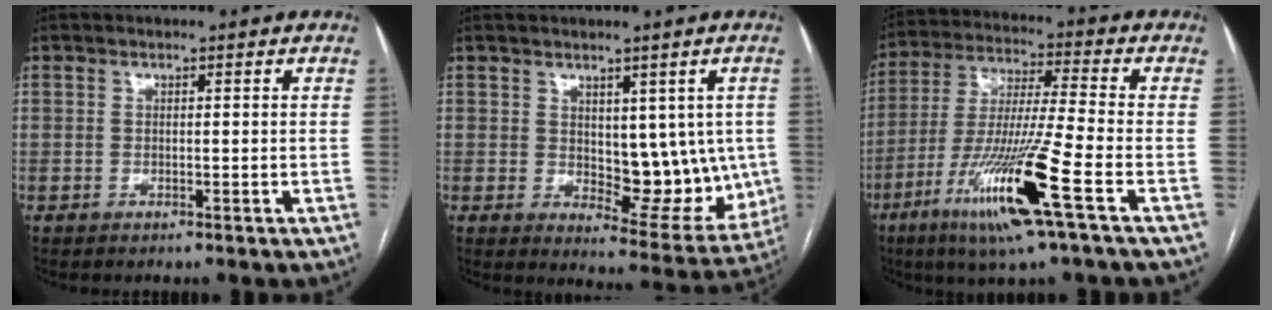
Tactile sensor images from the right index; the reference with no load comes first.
{"total": 10.8, "force": [0.8, 5.7, 9.1], "torque": [-0.097, -0.004, 0.028]}
{"total": 16.3, "force": [-7.3, -0.5, 14.6], "torque": [-0.301, -0.030, -0.137]}